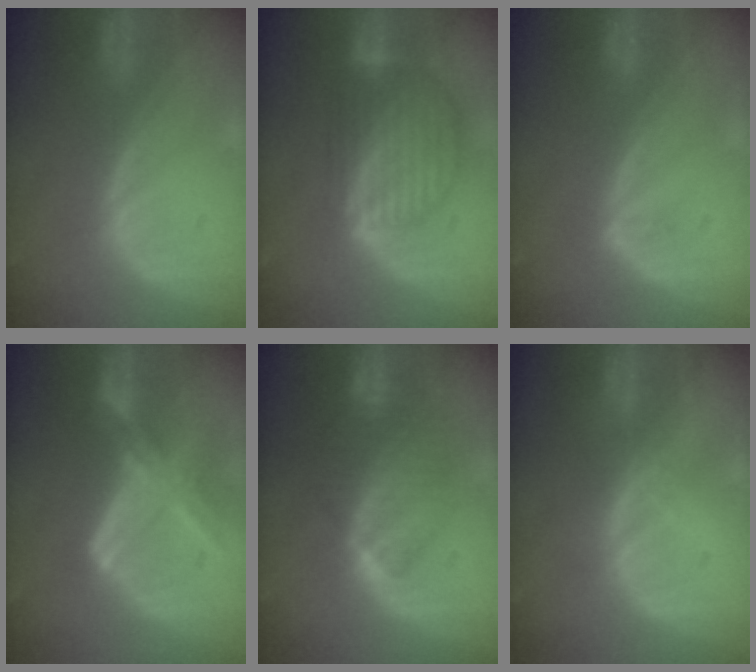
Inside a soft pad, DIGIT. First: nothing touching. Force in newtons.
{"total": 9.0, "press": 7.7, "slide": 4.6}
{"total": 1.5, "press": 1.1, "slide": 1.0}
{"total": 8.2, "press": 7.3, "slide": 3.9}
{"total": 7.7, "press": 7.5, "slide": 2.0}
{"total": 1.8, "press": 1.6, "slide": 0.7}